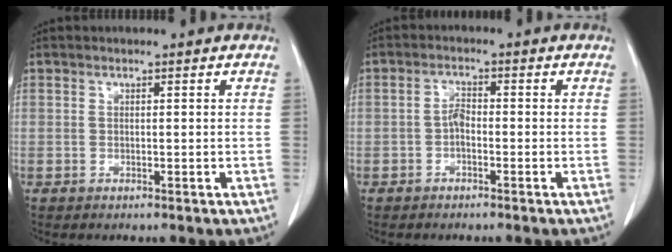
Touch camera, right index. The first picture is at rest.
{"total": 2.1, "force": [-0.8, 0.9, 1.7], "torque": [-0.028, 0.005, -0.016]}